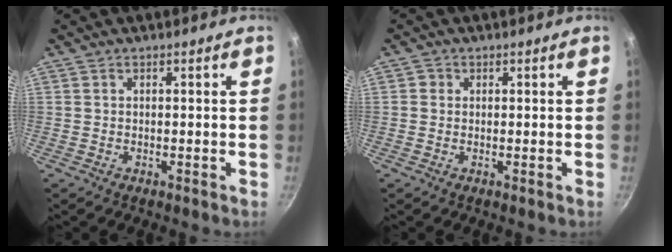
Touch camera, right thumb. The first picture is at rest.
{"total": 1.3, "force": [-0.1, 1.2, 0.4], "torque": [-0.001, 0.003, -0.005]}